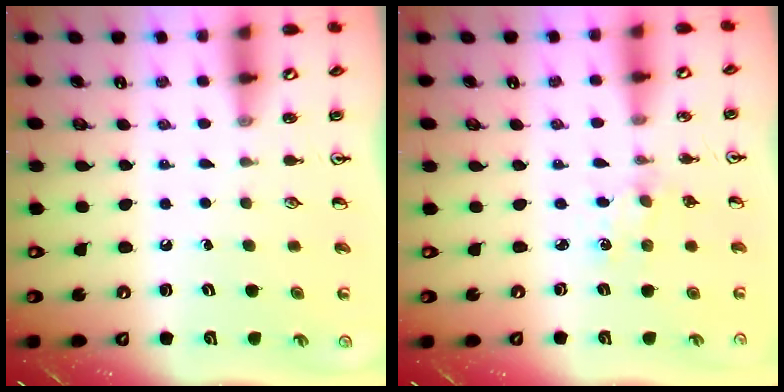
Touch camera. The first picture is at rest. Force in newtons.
{"total": 2.2, "press": 2.2, "slide": 0.2}